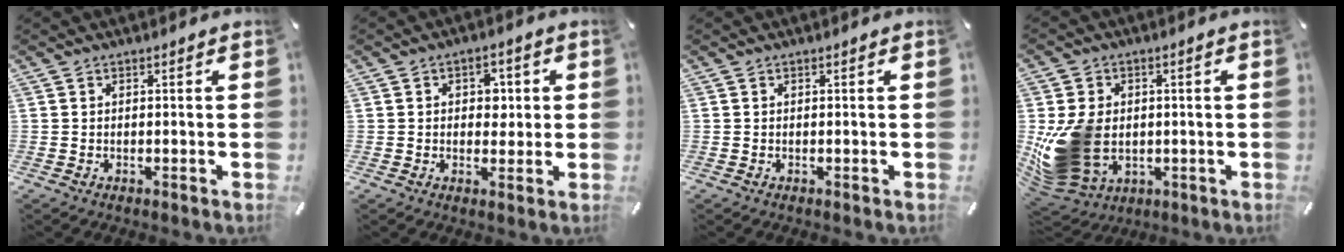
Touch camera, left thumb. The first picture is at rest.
{"total": 4.4, "force": [0.2, 3.3, 2.8], "torque": [-0.025, -0.003, -0.007]}
{"total": 0.0}
{"total": 15.3, "force": [-1.4, 12.1, 9.2], "torque": [-0.197, -0.003, -0.024]}